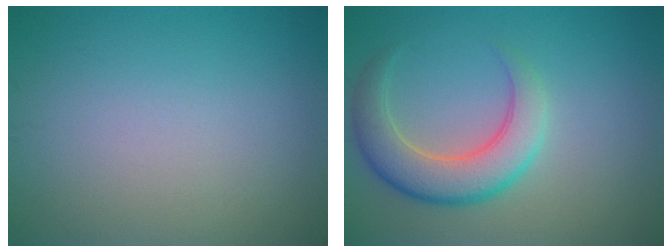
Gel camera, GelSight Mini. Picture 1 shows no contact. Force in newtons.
{"total": 5.5, "press": 5.5, "slide": 0.4}